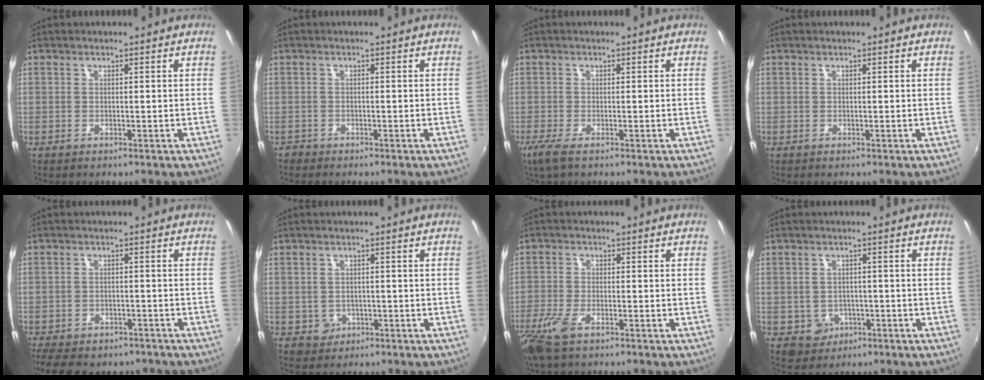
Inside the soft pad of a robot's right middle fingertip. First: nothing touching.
{"total": 1.4, "force": [-1.3, 0.7, 0.1], "torque": [-0.007, 0.000, -0.023]}
{"total": 3.3, "force": [-2.0, 0.4, 2.6], "torque": [-0.058, -0.012, -0.037]}
{"total": 0.0}
{"total": 11.9, "force": [-9.3, 5.3, 5.1], "torque": [-0.121, -0.022, -0.135]}
{"total": 3.3, "force": [-1.0, 3.1, 0.6], "torque": [-0.021, 0.000, -0.009]}
{"total": 6.7, "force": [-4.4, 2.4, 4.5], "torque": [-0.117, -0.017, -0.089]}
{"total": 4.6, "force": [-1.7, 4.2, 0.9], "torque": [-0.031, 0.005, -0.013]}